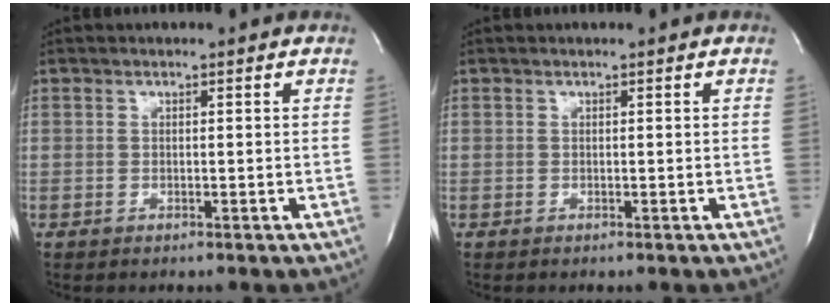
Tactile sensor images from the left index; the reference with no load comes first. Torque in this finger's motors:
{"motor_torque": [0.00, 0.01, 0.00, 0.00]}